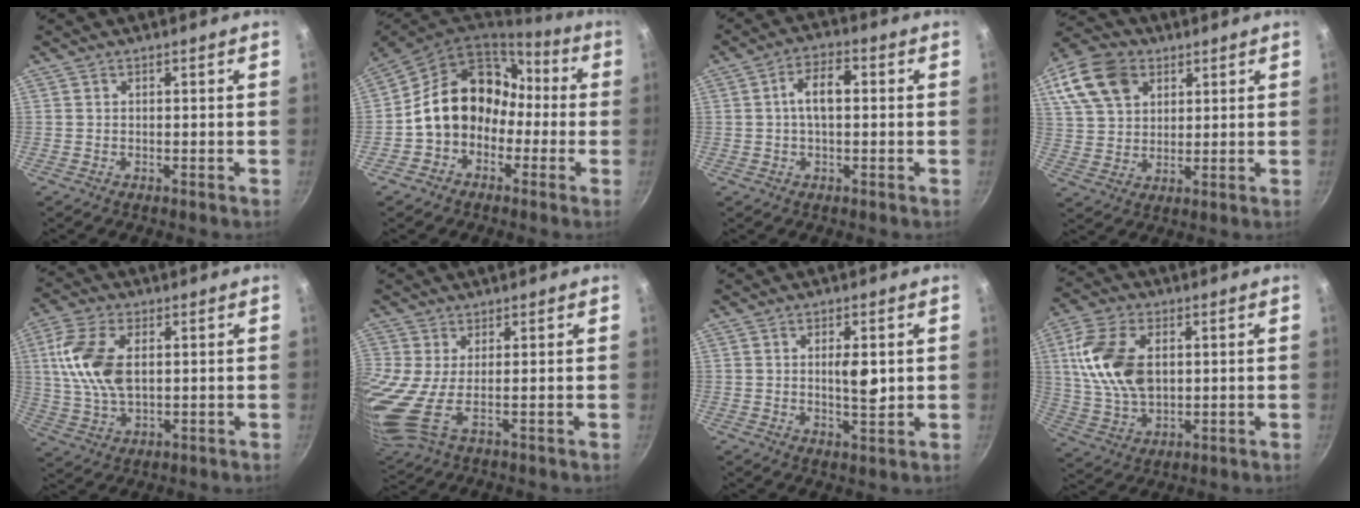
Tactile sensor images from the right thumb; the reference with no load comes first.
{"total": 16.1, "force": [-1.5, 13.1, 9.2], "torque": [-0.113, 0.072, -0.026]}
{"total": 6.4, "force": [0.6, 3.4, 5.4], "torque": [-0.090, 0.020, 0.004]}
{"total": 13.5, "force": [6.2, 9.7, 7.1], "torque": [-0.117, 0.000, 0.113]}
{"total": 11.9, "force": [2.2, 6.7, 9.6], "torque": [-0.186, 0.000, 0.041]}
{"total": 9.9, "force": [1.4, 3.3, 9.2], "torque": [-0.208, -0.012, 0.030]}
{"total": 5.2, "force": [0.8, 1.9, 4.8], "torque": [-0.073, -0.011, 0.014]}
{"total": 14.6, "force": [2.7, 9.1, 11.0], "torque": [-0.200, -0.006, 0.055]}